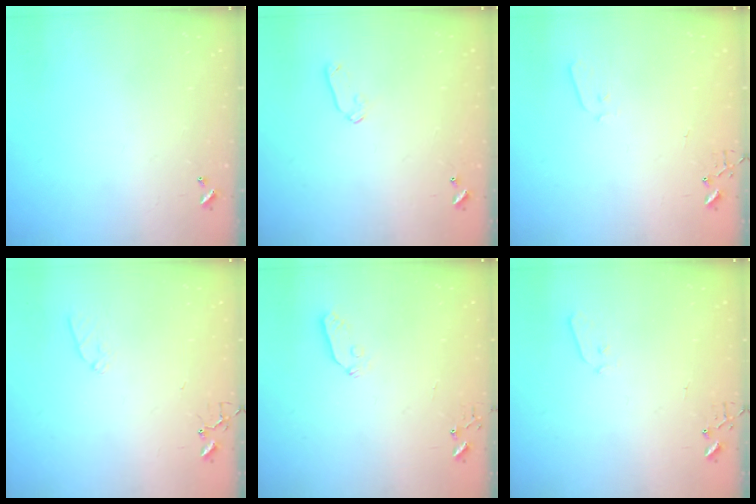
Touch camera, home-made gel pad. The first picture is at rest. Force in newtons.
{"total": 6.8, "press": 6.7, "slide": 1.0}
{"total": 3.6, "press": 3.5, "slide": 0.6}
{"total": 5.7, "press": 5.7, "slide": 0.6}
{"total": 4.3, "press": 4.3, "slide": 0.3}
{"total": 4.0, "press": 3.9, "slide": 0.6}